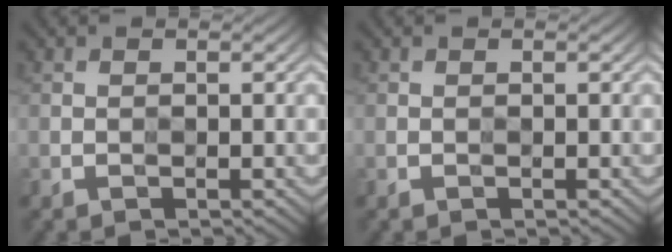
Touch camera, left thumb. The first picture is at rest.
{"total": 0.0}